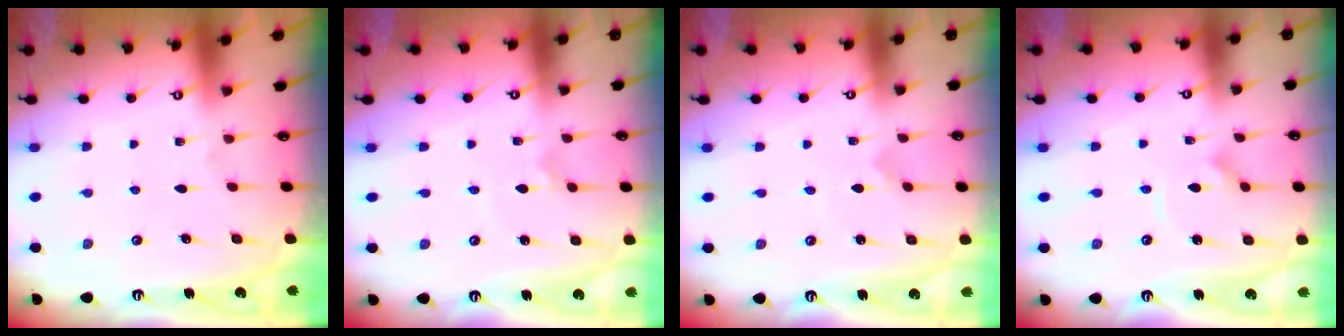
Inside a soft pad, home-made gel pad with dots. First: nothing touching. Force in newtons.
{"total": 1.1, "press": 1.0, "slide": 0.4}
{"total": 0.0}
{"total": 2.8, "press": 2.8, "slide": 0.3}